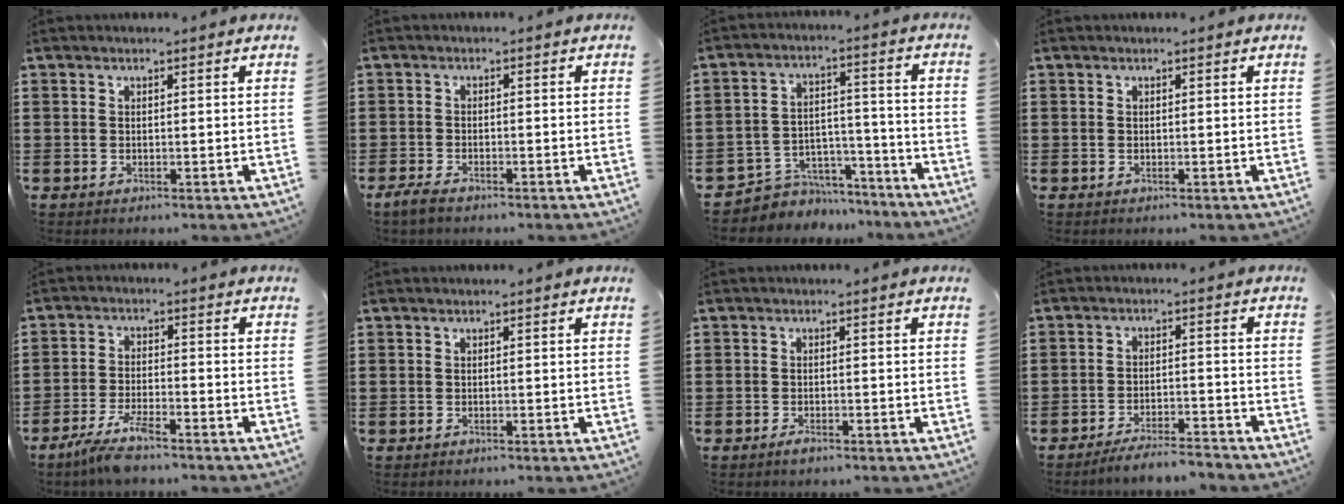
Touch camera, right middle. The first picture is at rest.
{"total": 2.2, "force": [-1.8, 0.8, 1.1], "torque": [-0.028, 0.003, -0.037]}
{"total": 5.6, "force": [-5.0, 2.4, 0.1], "torque": [-0.006, 0.021, -0.104]}
{"total": 0.0}
{"total": 5.4, "force": [-4.2, 0.5, 3.3], "torque": [-0.082, -0.016, -0.083]}
{"total": 0.0}
{"total": 1.1, "force": [-0.9, 0.4, 0.6], "torque": [-0.014, -0.004, -0.016]}
{"total": 4.3, "force": [-4.2, 0.1, 1.0], "torque": [-0.019, 0.002, -0.084]}